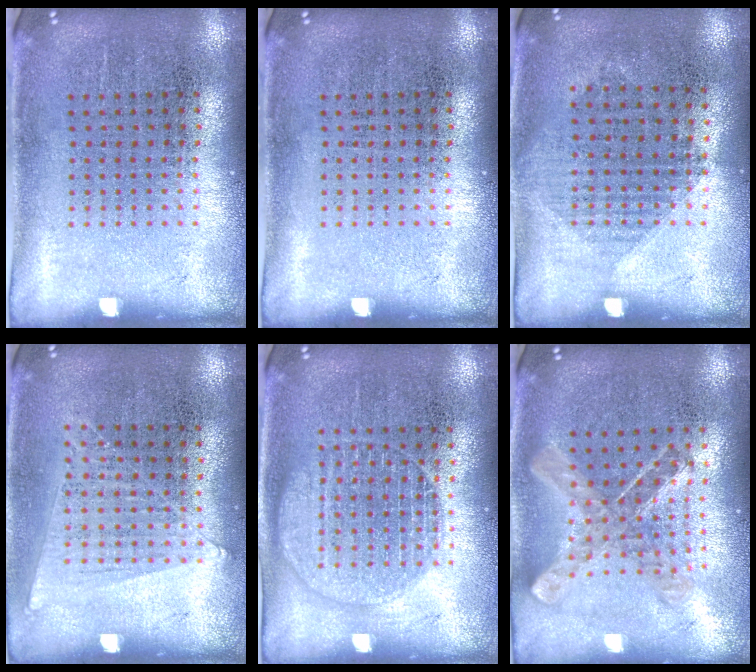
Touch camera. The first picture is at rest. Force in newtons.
{"total": 0.0}
{"total": 0.9, "press": 0.9, "slide": 0.4}
{"total": 0.7, "press": 0.5, "slide": 0.5}
{"total": 1.4, "press": 1.4, "slide": 0.2}
{"total": 0.9, "press": 0.9, "slide": 0.1}